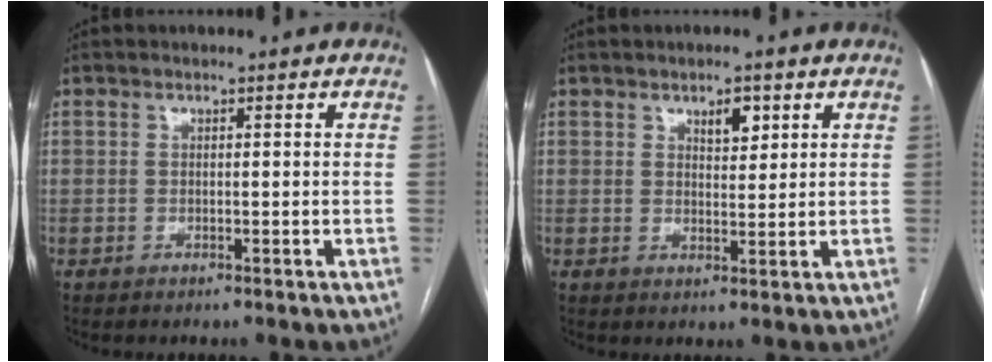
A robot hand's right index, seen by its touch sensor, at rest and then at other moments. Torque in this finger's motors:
{"motor_torque": [-0.01, 0.03, 0.02, 0.03]}